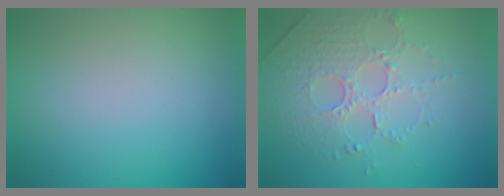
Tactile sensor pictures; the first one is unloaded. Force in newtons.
{"total": 5.1, "press": 3.5, "slide": 3.7}